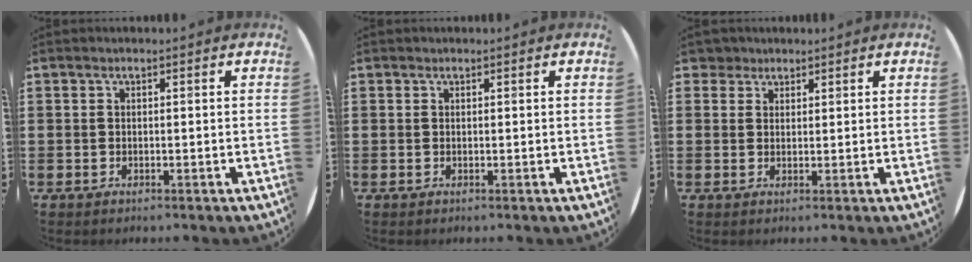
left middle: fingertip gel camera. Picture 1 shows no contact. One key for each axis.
{"total": 0.0}
{"total": 2.5, "fx": 2.1, "fy": 1.4, "fz": 0.1, "tx": -0.002, "ty": 0.005, "tz": 0.038}